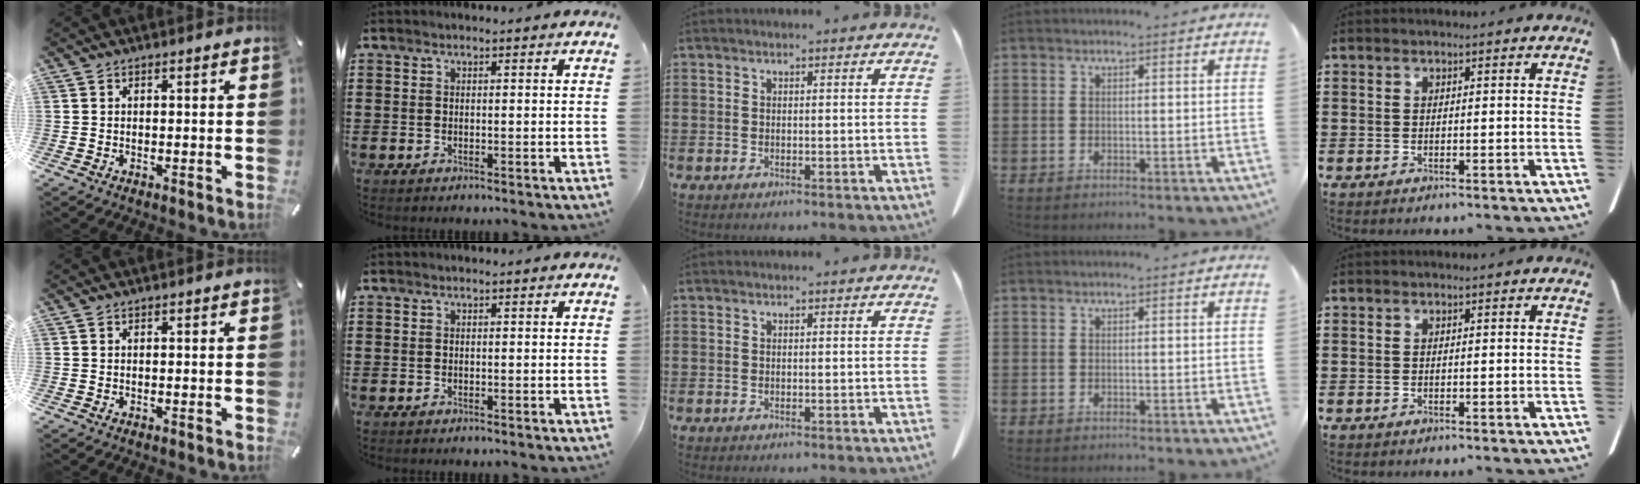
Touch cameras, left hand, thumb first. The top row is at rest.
{}